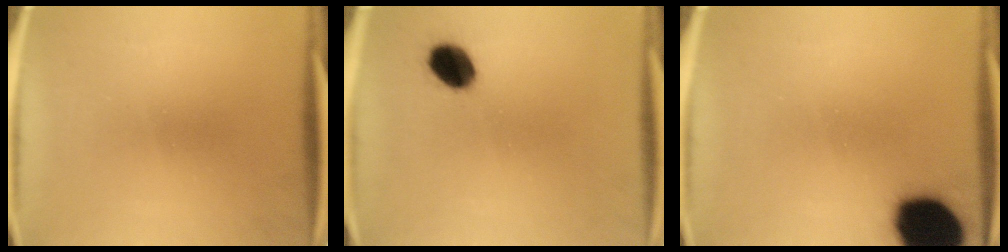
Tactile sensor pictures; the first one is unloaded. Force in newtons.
{"total": 7.0}
{"total": 19.3}